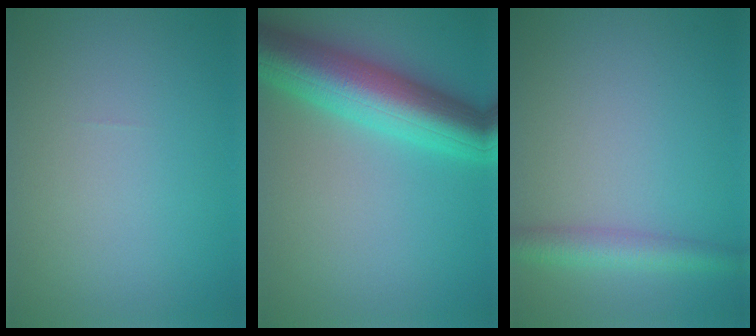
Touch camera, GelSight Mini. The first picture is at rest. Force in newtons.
{"total": 9.2, "press": 9.2, "slide": 0.2}
{"total": 3.0, "press": 3.0, "slide": 0.1}